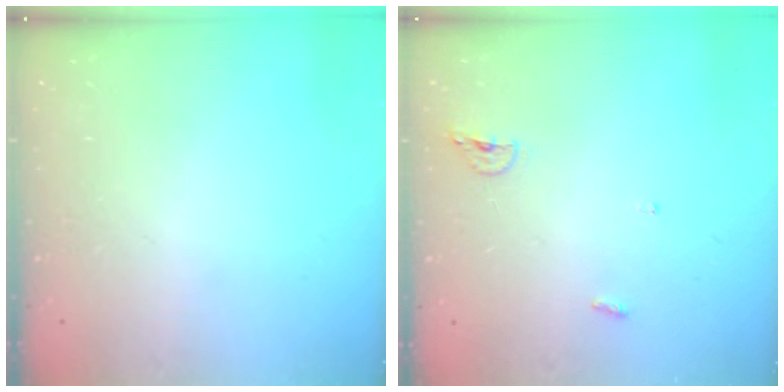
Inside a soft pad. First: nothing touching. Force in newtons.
{"total": 3.9, "press": 3.8, "slide": 0.8}